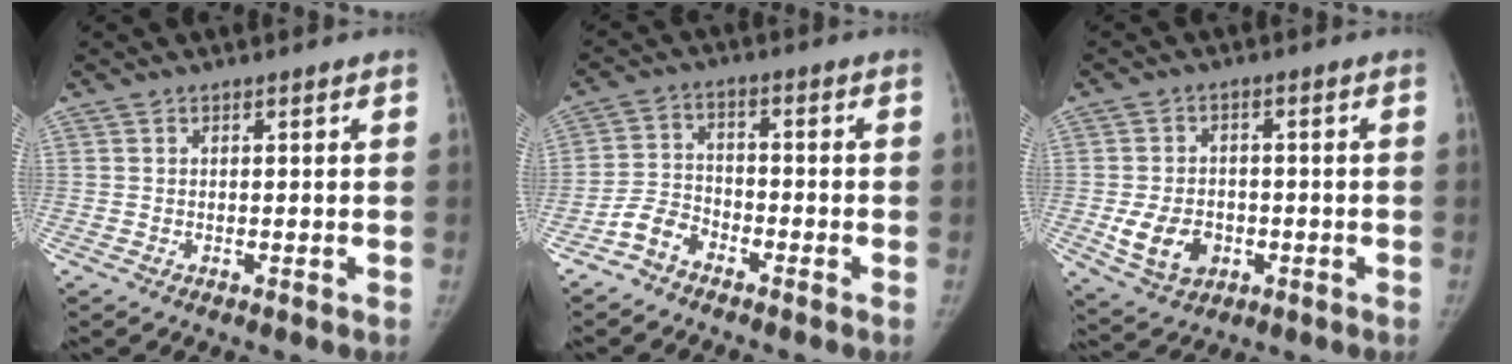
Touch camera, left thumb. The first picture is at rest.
{"total": 5.0, "force": [-3.7, 3.0, 1.6], "torque": [-0.026, 0.022, -0.081]}
{"total": 8.4, "force": [-2.1, 6.4, 5.0], "torque": [-0.073, 0.007, -0.027]}